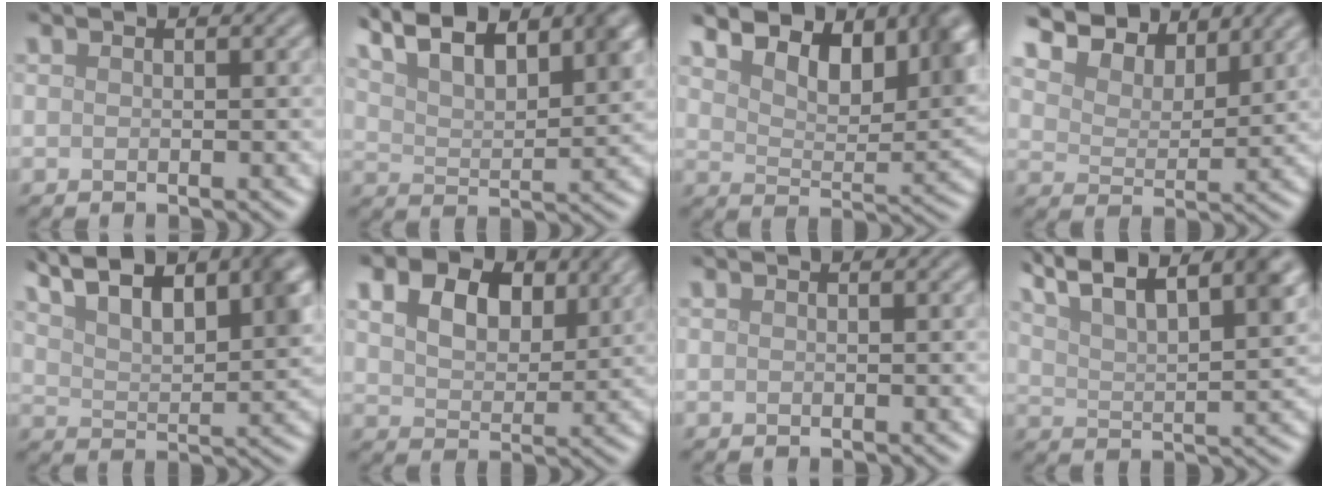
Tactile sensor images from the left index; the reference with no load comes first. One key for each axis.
{"total": 9.0, "fx": 6.1, "fy": 3.2, "fz": 5.8, "tx": -0.091, "ty": 0.024, "tz": 0.088}
{"total": 8.5, "fx": 5.8, "fy": 3.5, "fz": 5.2, "tx": -0.080, "ty": 0.007, "tz": 0.085}
{"total": 8.0, "fx": 6.5, "fy": 3.2, "fz": 3.4, "tx": -0.077, "ty": 0.007, "tz": 0.103}
{"total": 9.4, "fx": 5.5, "fy": 3.6, "fz": 6.7, "tx": -0.098, "ty": 0.021, "tz": 0.086}
{"total": 7.1, "fx": 3.9, "fy": 4.2, "fz": 4.2, "tx": -0.081, "ty": 0.012, "tz": 0.049}
{"total": 0.0}
{"total": 10.7, "fx": 7.7, "fy": 3.1, "fz": 6.8, "tx": -0.102, "ty": 0.030, "tz": 0.104}